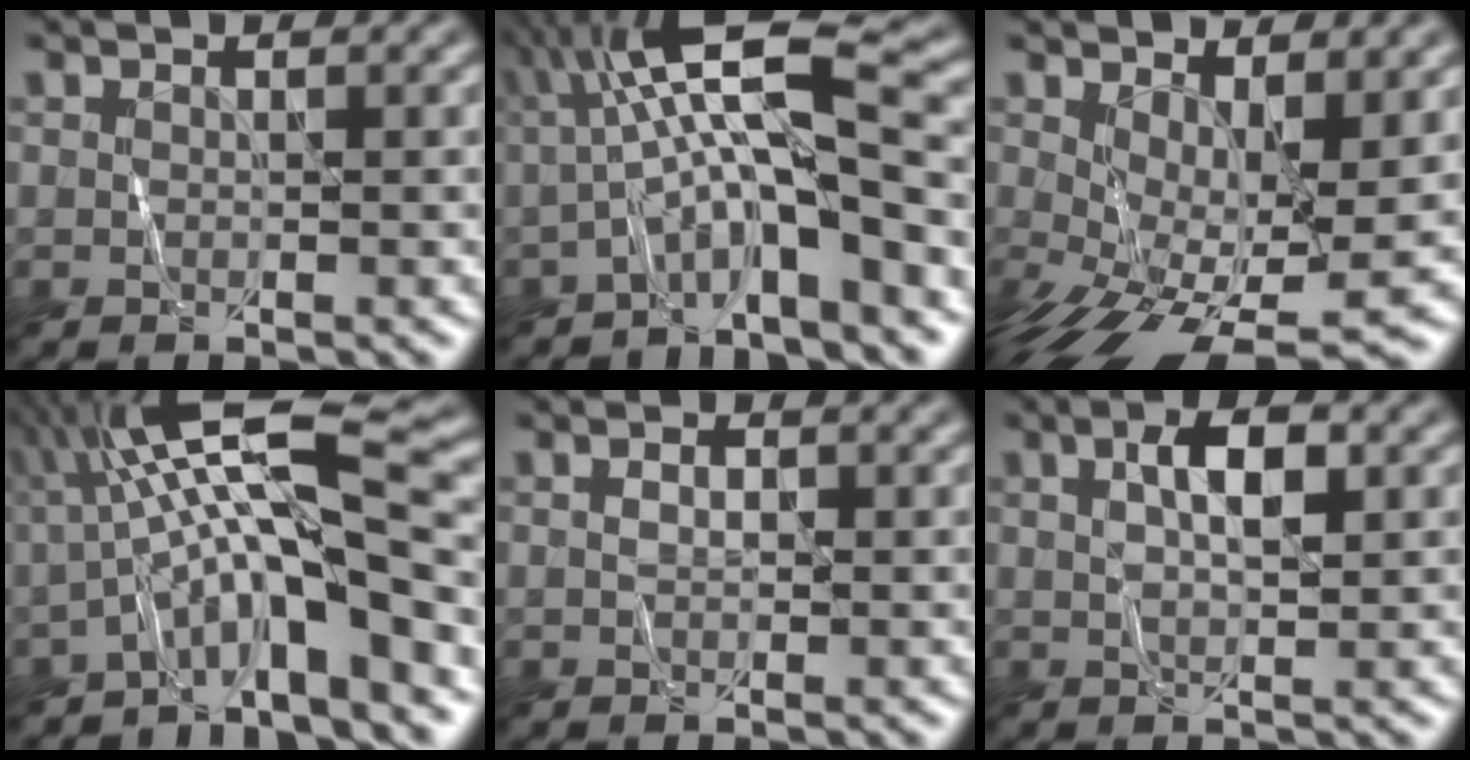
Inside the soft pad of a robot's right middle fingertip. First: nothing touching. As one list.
[{"total": 8.8, "force": [-1.4, 1.8, 8.5], "torque": [-0.135, 0.031, -0.036]}, {"total": 8.6, "force": [-1.0, 3.7, 7.7], "torque": [-0.142, -0.021, -0.006]}, {"total": 11.0, "force": [-2.0, 2.2, 10.6], "torque": [-0.171, 0.031, -0.037]}, {"total": 0.8, "force": [0.0, 0.5, 0.6], "torque": [-0.013, 0.003, 0.001]}, {"total": 3.3, "force": [1.0, 1.2, 3.0], "torque": [-0.055, 0.009, 0.017]}]